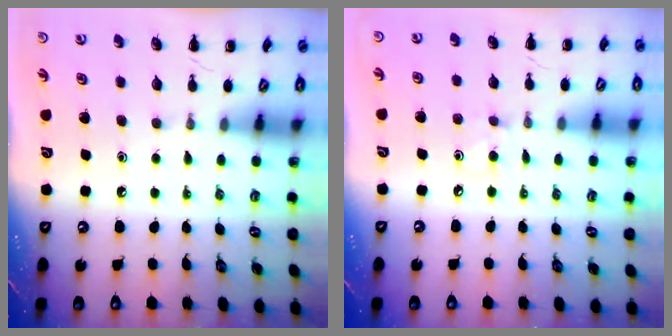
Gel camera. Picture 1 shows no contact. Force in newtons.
{"total": 3.6, "press": 3.4, "slide": 1.3}